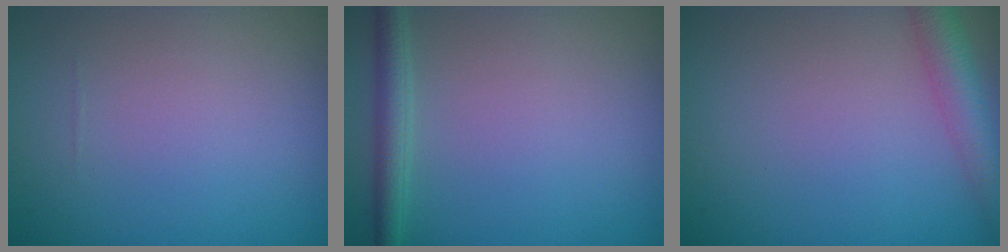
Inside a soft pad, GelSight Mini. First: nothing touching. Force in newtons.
{"total": 2.3, "press": 2.3, "slide": 0.1}
{"total": 3.7, "press": 3.7, "slide": 0.1}